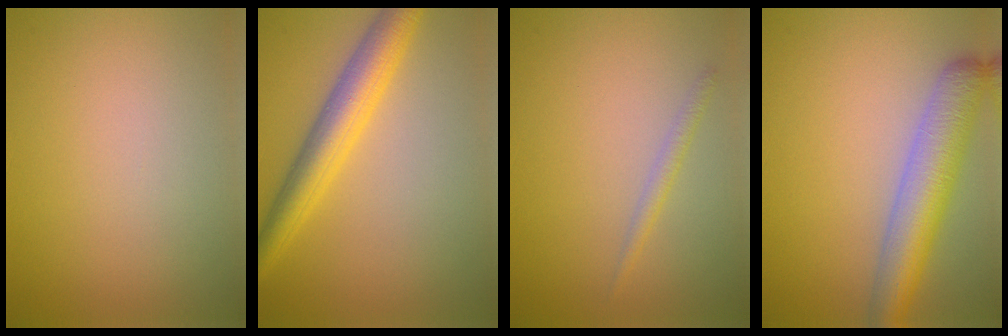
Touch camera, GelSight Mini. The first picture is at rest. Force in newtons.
{"total": 5.3, "press": 5.3, "slide": 0.2}
{"total": 1.2, "press": 1.1, "slide": 0.0}
{"total": 6.1, "press": 6.1, "slide": 0.3}